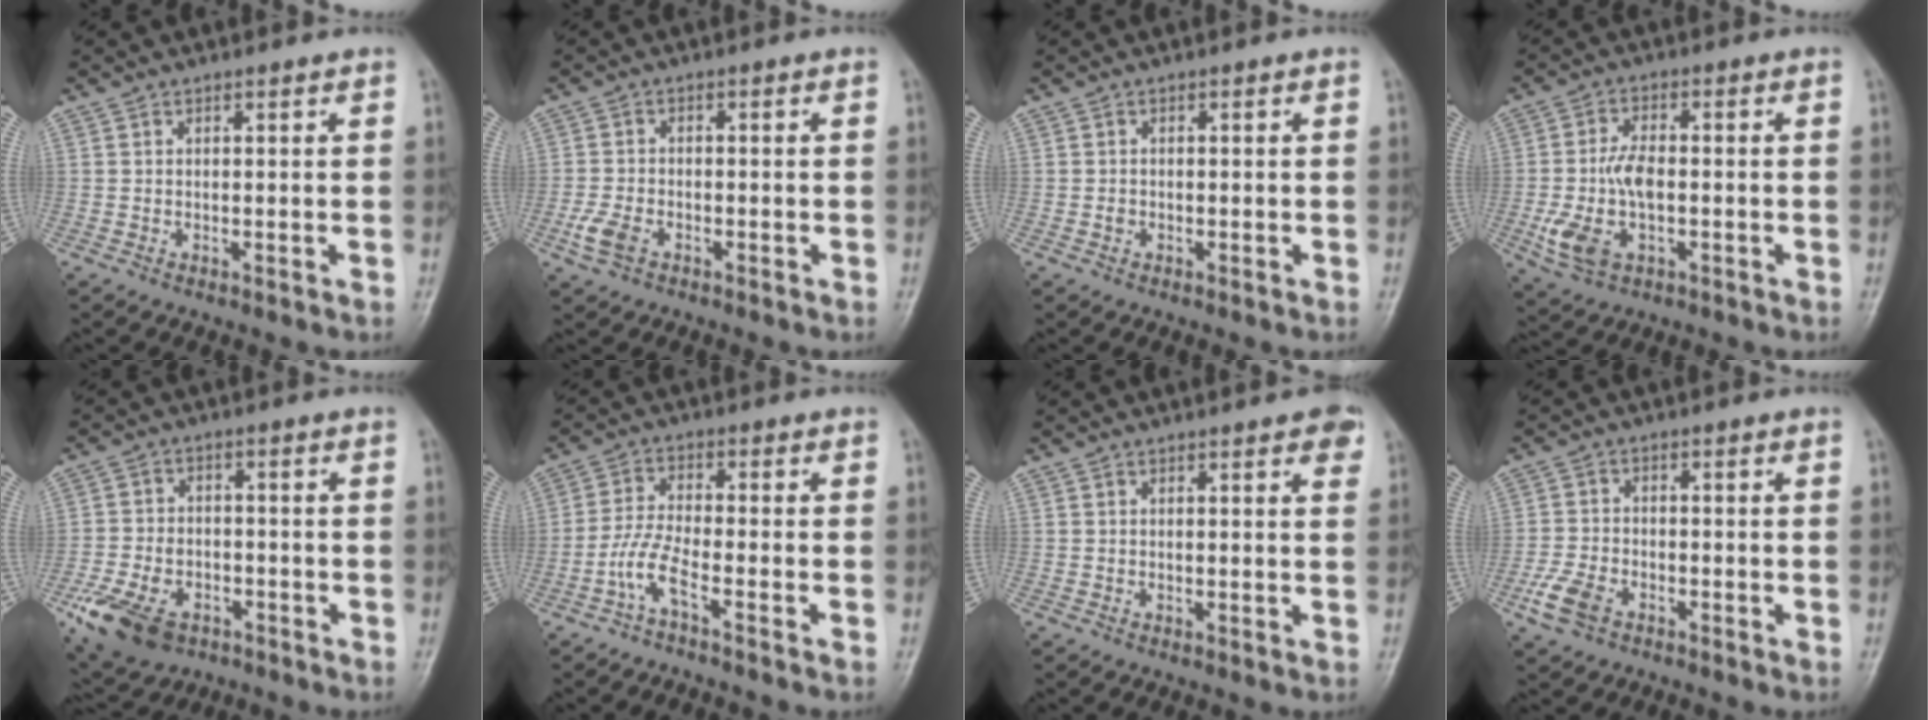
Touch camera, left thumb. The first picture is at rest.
{"total": 4.0, "force": [-2.0, 2.4, 2.4], "torque": [-0.062, 0.005, -0.042]}
{"total": 0.7, "force": [-0.4, 0.6, 0.2], "torque": [-0.005, 0.001, -0.008]}
{"total": 9.6, "force": [-1.8, 5.4, 7.7], "torque": [-0.163, 0.008, -0.031]}
{"total": 12.0, "force": [-6.0, 7.9, 6.7], "torque": [-0.125, 0.021, -0.099]}
{"total": 4.9, "force": [-3.1, 0.6, 3.8], "torque": [-0.099, 0.021, -0.066]}
{"total": 3.4, "force": [1.8, 1.0, 2.8], "torque": [-0.025, -0.002, 0.015]}
{"total": 5.5, "force": [-3.1, 3.2, 3.2], "torque": [-0.078, 0.009, -0.062]}